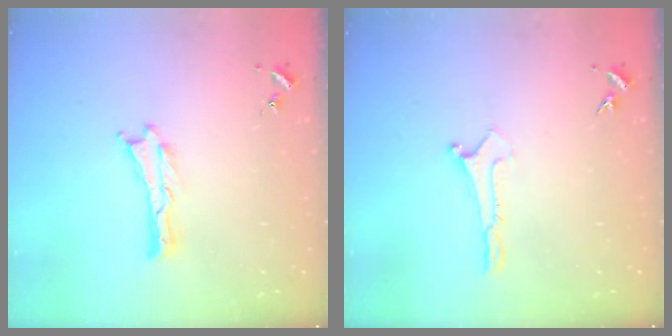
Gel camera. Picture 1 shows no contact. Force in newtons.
{"total": 0.0}